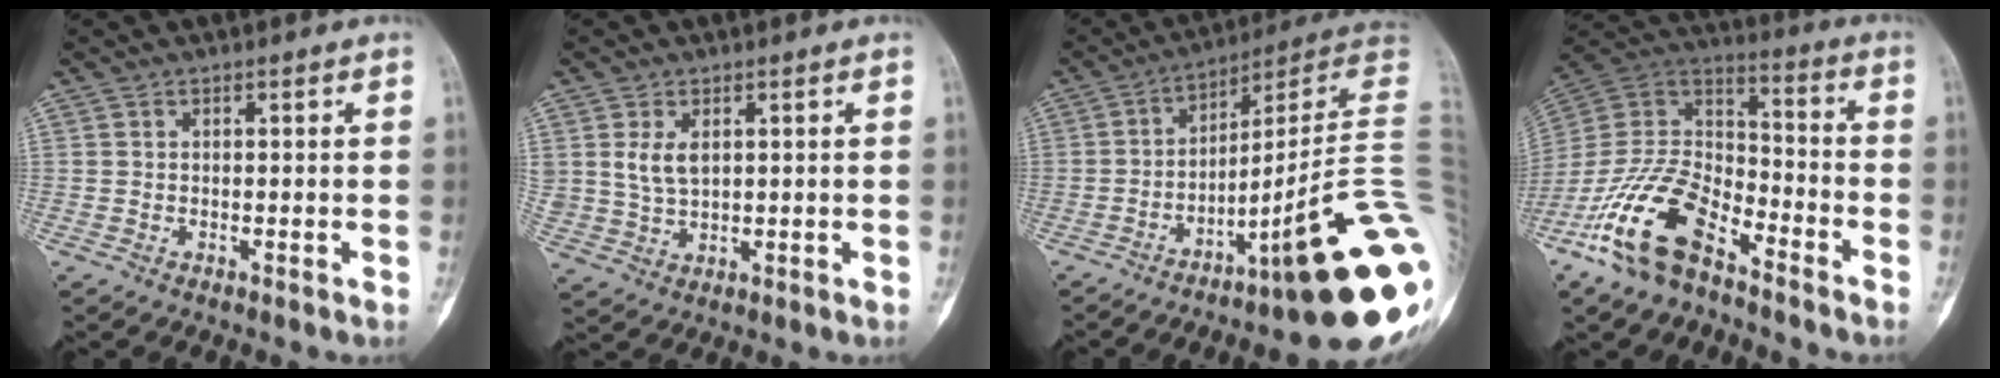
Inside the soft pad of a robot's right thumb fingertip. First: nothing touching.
{"total": 4.6, "force": [1.4, 2.7, 3.4], "torque": [-0.063, -0.008, 0.035]}
{"total": 22.5, "force": [-6.0, 1.7, 21.7], "torque": [-0.216, 0.055, -0.084]}
{"total": 18.7, "force": [-11.7, 8.9, 11.5], "torque": [-0.218, 0.071, -0.222]}